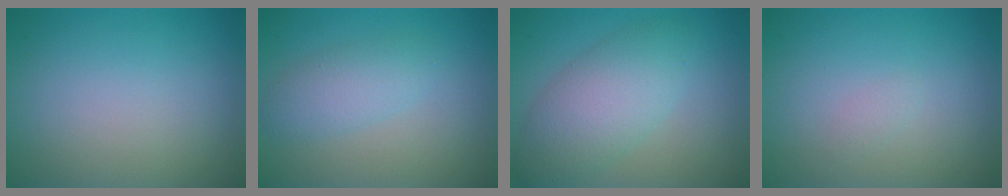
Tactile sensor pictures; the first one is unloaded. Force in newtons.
{"total": 2.7, "press": 2.7, "slide": 0.1}
{"total": 5.5, "press": 5.5, "slide": 0.4}
{"total": 0.6, "press": 0.6, "slide": 0.0}